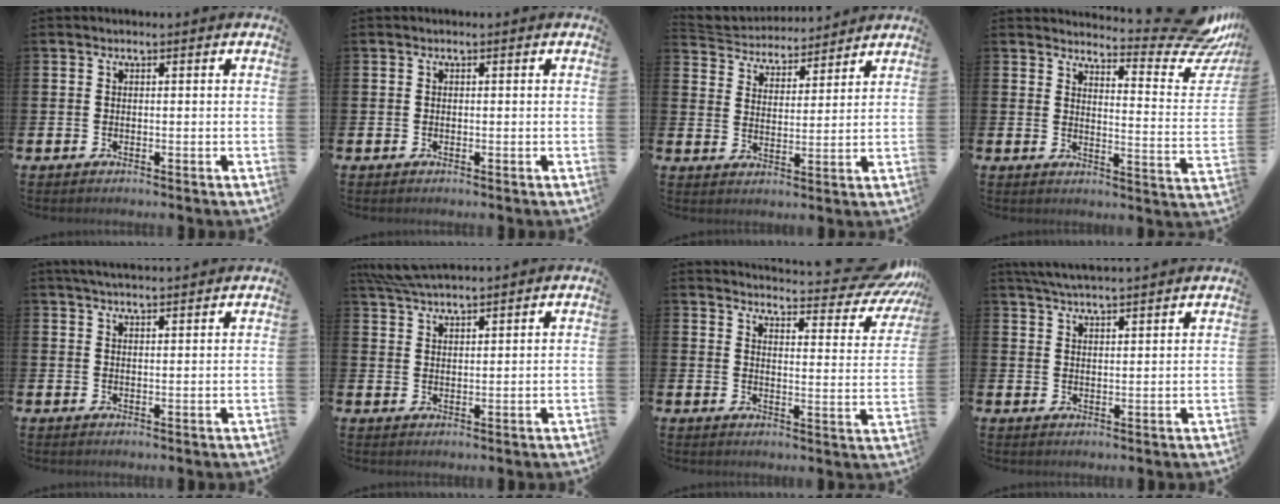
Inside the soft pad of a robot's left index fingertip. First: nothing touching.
{"total": 0.0}
{"total": 4.6, "force": [4.5, 1.0, -0.4], "torque": [-0.021, -0.034, 0.078]}
{"total": 7.2, "force": [6.2, 1.6, 3.3], "torque": [-0.034, -0.061, 0.096]}
{"total": 2.9, "force": [2.8, 0.0, 0.7], "torque": [-0.012, -0.010, 0.050]}
{"total": 5.0, "force": [4.7, 0.5, 1.5], "torque": [-0.040, -0.014, 0.087]}
{"total": 6.0, "force": [5.6, 1.0, 2.1], "torque": [-0.032, -0.057, 0.086]}
{"total": 4.4, "force": [4.3, -0.3, 0.8], "torque": [-0.021, -0.018, 0.076]}